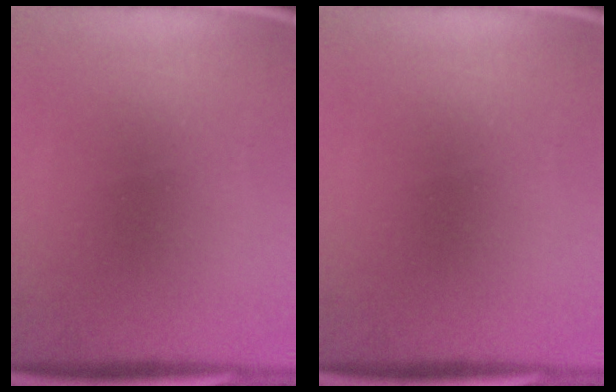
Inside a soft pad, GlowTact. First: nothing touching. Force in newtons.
{"total": 0.0}